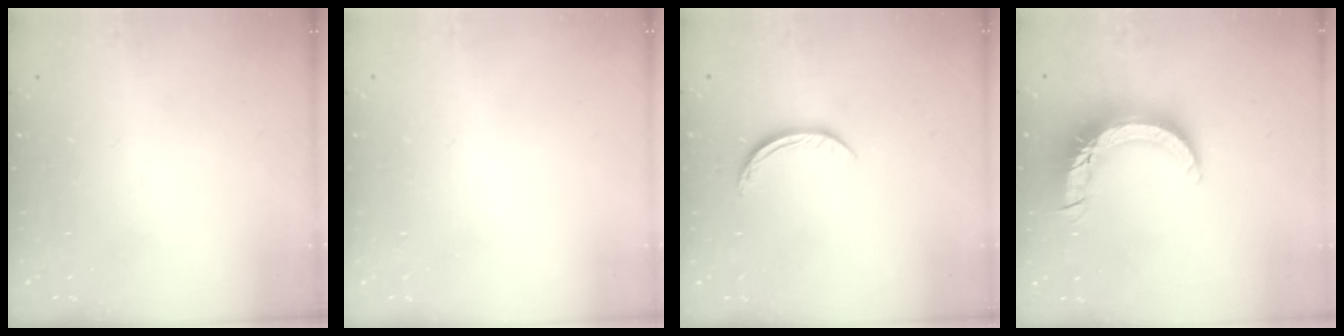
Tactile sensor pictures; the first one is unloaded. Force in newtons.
{"total": 2.4, "press": 2.4, "slide": 0.2}
{"total": 6.1, "press": 6.1, "slide": 0.5}
{"total": 13.1, "press": 13.0, "slide": 1.3}